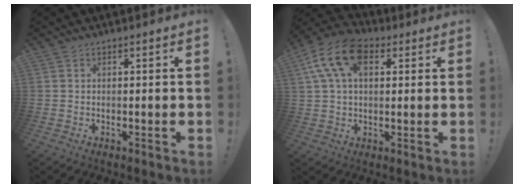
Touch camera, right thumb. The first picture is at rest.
{"total": 14.9, "force": [5.3, 9.1, 10.6], "torque": [-0.204, 0.001, 0.101]}